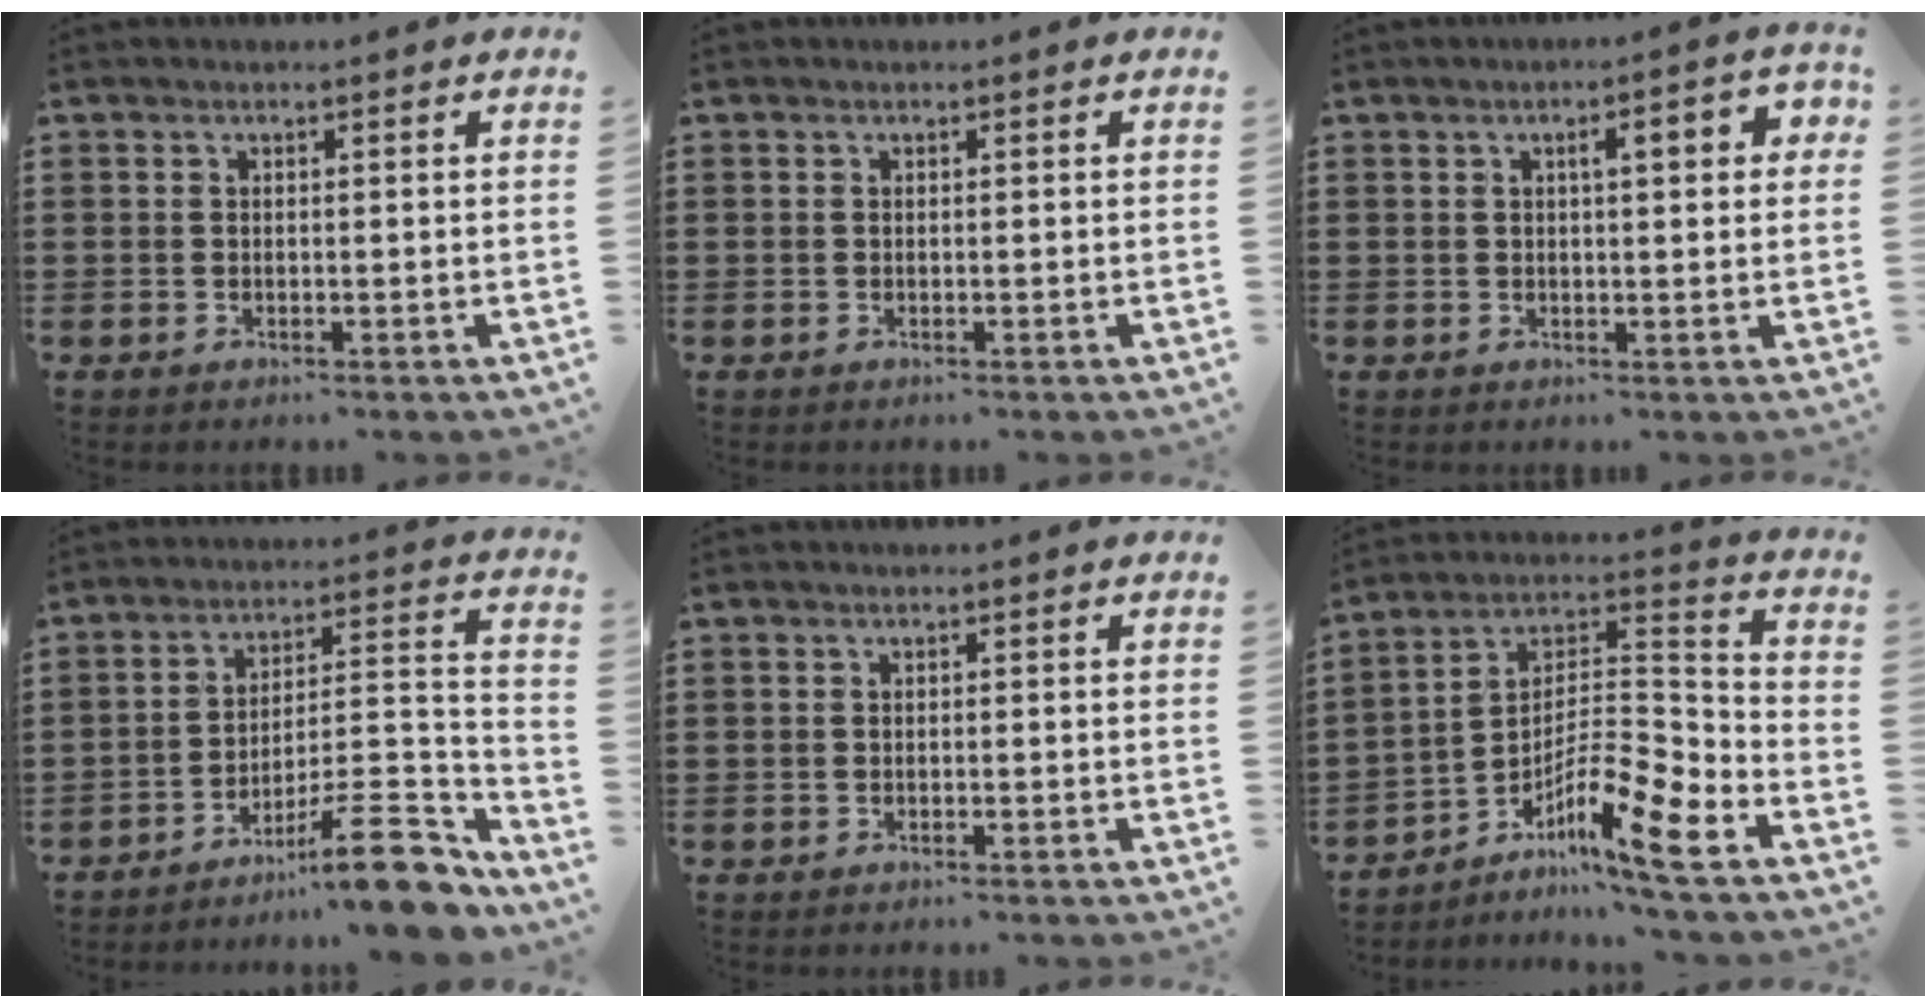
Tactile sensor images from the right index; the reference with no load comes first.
{"total": 0.0}
{"total": 3.9, "force": [1.0, 1.0, 3.6], "torque": [-0.054, 0.003, 0.009]}
{"total": 13.4, "force": [-9.7, 3.0, 8.8], "torque": [-0.103, 0.037, -0.169]}
{"total": 0.0}
{"total": 11.0, "force": [-7.0, 1.8, 8.4], "torque": [-0.164, -0.009, -0.141]}